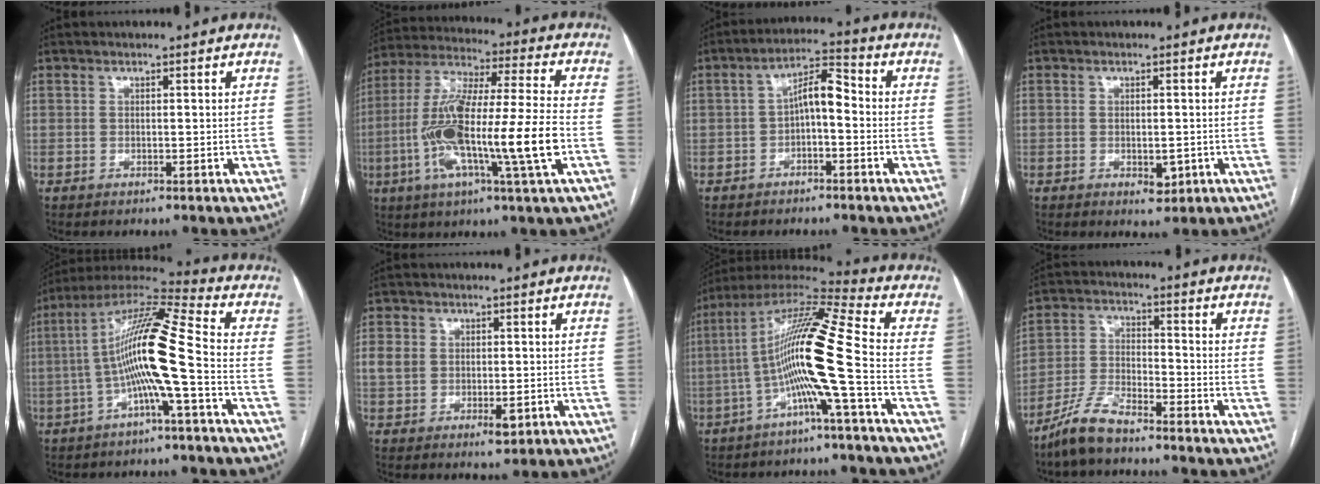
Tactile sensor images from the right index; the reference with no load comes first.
{"total": 20.1, "force": [-4.5, 0.9, 19.5], "torque": [-0.375, -0.005, -0.084]}
{"total": 6.0, "force": [-0.7, 2.1, 5.5], "torque": [-0.097, 0.029, -0.016]}
{"total": 2.6, "force": [-0.7, 1.4, 2.2], "torque": [-0.032, -0.003, -0.002]}
{"total": 13.9, "force": [-2.3, 0.0, 13.8], "torque": [-0.259, 0.025, -0.052]}
{"total": 5.6, "force": [-0.3, 4.0, 3.8], "torque": [-0.063, 0.005, 0.004]}
{"total": 14.7, "force": [-3.2, -1.3, 14.3], "torque": [-0.264, 0.017, -0.073]}
{"total": 7.4, "force": [-6.2, 1.8, 3.7], "torque": [-0.085, -0.012, -0.124]}